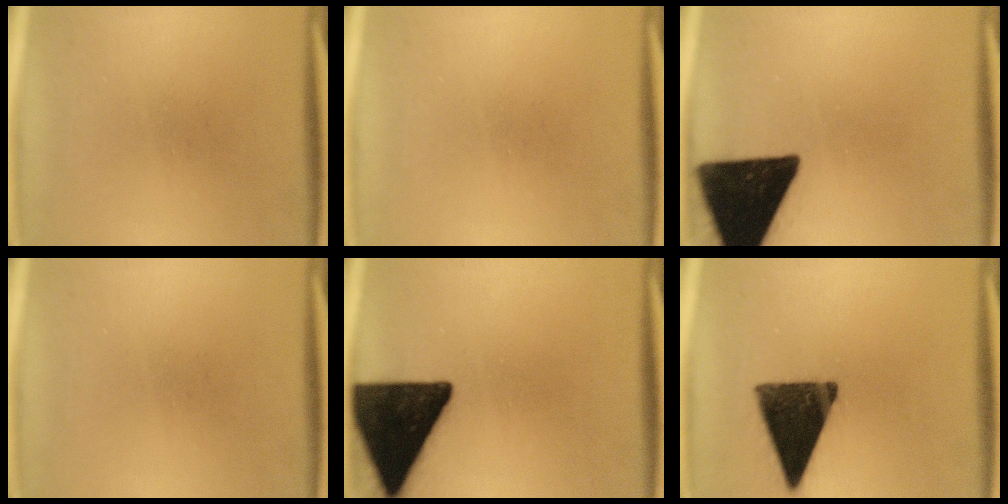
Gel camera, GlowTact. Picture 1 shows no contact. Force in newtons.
{"total": 0.0}
{"total": 18.9}
{"total": 0.0}
{"total": 18.3}
{"total": 14.8}